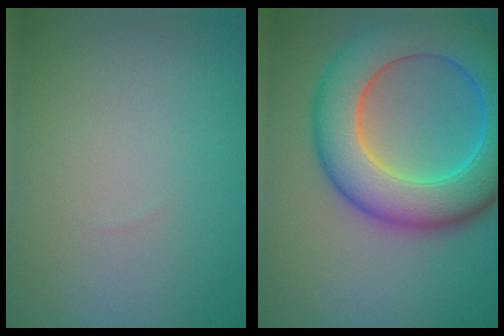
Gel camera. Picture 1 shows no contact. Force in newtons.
{"total": 10.8, "press": 10.8, "slide": 0.3}